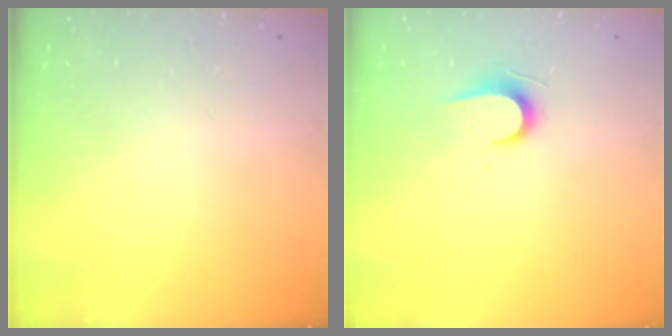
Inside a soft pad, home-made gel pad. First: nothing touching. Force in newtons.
{"total": 6.1, "press": 6.0, "slide": 0.6}